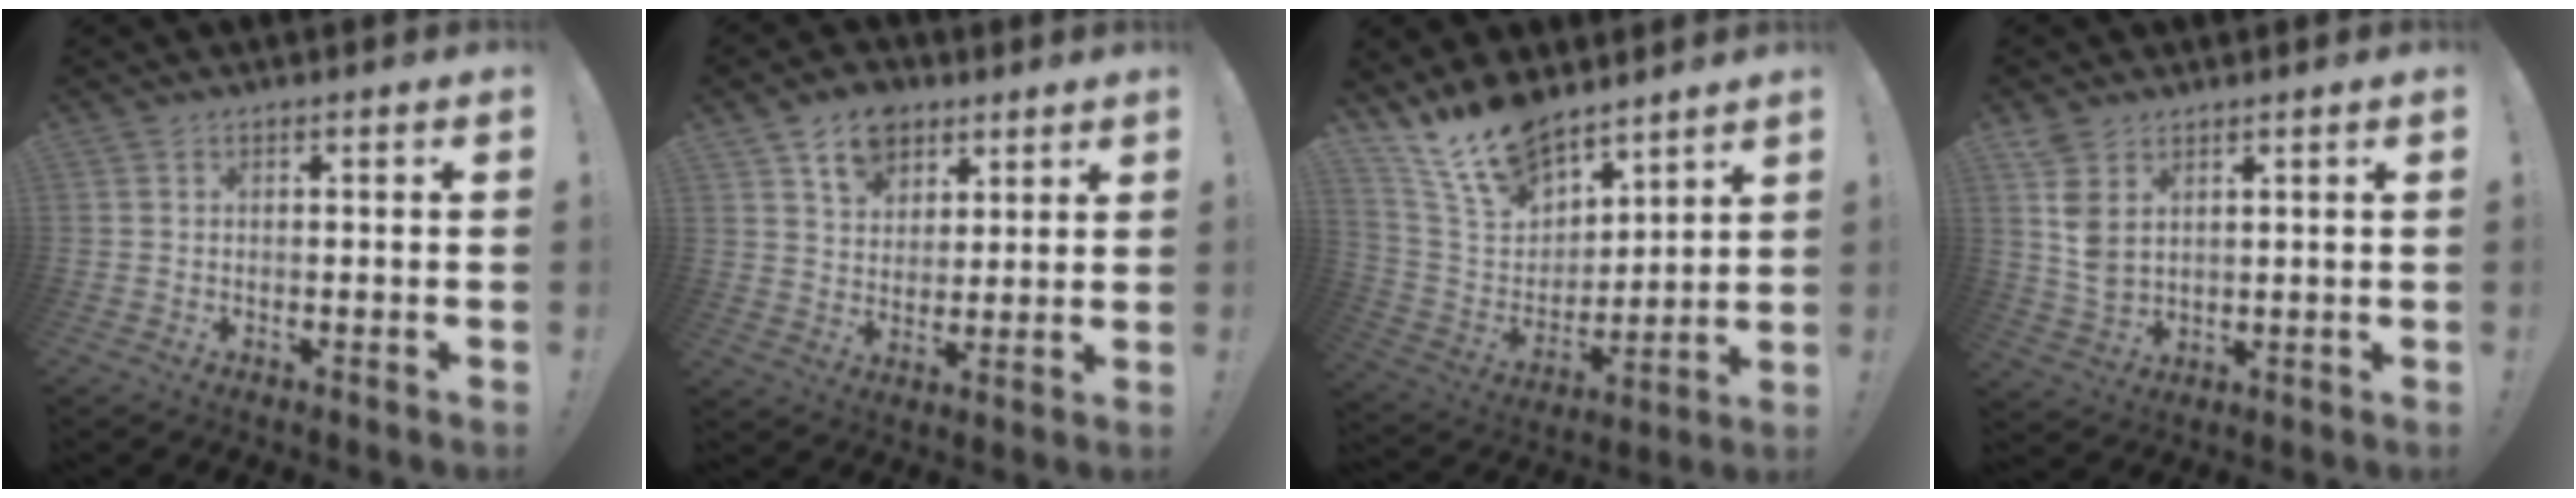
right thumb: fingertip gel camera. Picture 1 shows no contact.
{"total": 10.8, "force": [6.3, 7.9, 3.9], "torque": [-0.057, -0.034, 0.121]}
{"total": 17.1, "force": [13.8, 7.8, 6.2], "torque": [-0.138, -0.095, 0.261]}
{"total": 8.0, "force": [3.6, 5.6, 4.4], "torque": [-0.068, -0.012, 0.071]}